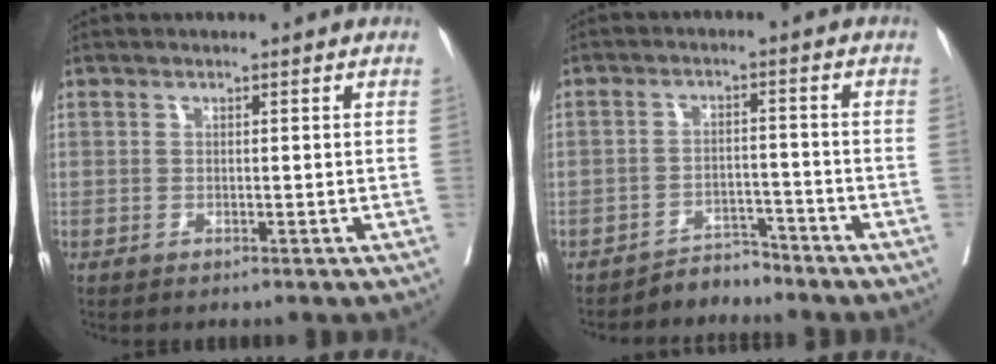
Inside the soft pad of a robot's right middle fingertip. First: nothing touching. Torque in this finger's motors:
{"motor_torque": [-0.06, -0.14, -0.09, -0.01]}